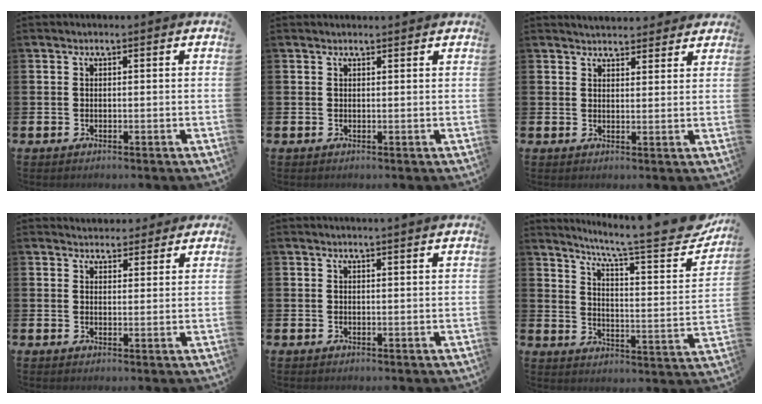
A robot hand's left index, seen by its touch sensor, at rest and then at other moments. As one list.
[{"total": 0.8, "force": [0.8, 0.0, 0.1], "torque": [0.007, -0.003, 0.012]}, {"total": 3.6, "force": [3.5, 0.8, 0.0], "torque": [0.002, -0.018, 0.063]}, {"total": 3.5, "force": [3.3, 1.3, -0.3], "torque": [0.006, -0.015, 0.059]}, {"total": 0.9, "force": [0.9, -0.2, 0.1], "torque": [0.005, -0.005, 0.016]}, {"total": 7.9, "force": [6.3, 1.0, 4.7], "torque": [-0.085, -0.058, 0.092]}]